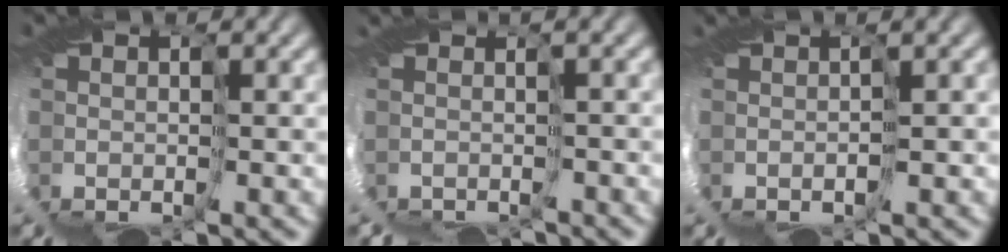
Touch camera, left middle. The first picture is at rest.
{"total": 4.9, "force": [-3.3, -2.2, -2.9], "torque": [0.057, -0.006, -0.025]}
{"total": 3.5, "force": [0.1, -3.0, -1.7], "torque": [0.026, -0.003, 0.011]}